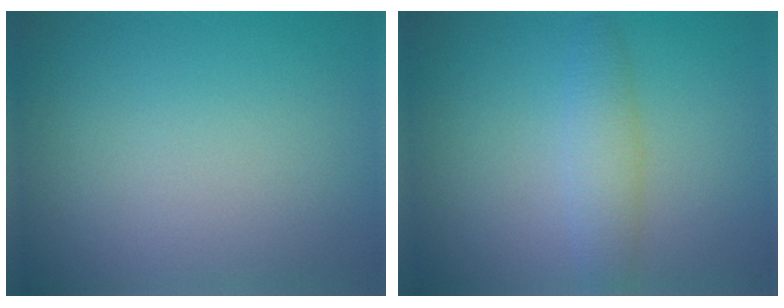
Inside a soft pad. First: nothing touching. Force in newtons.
{"total": 2.5, "press": 2.5, "slide": 0.1}